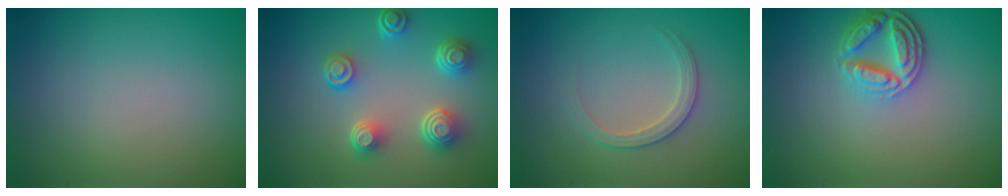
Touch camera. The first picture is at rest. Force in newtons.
{"total": 5.0, "press": 3.8, "slide": 3.3}
{"total": 2.2, "press": 2.2, "slide": 0.2}
{"total": 4.0, "press": 3.2, "slide": 2.5}